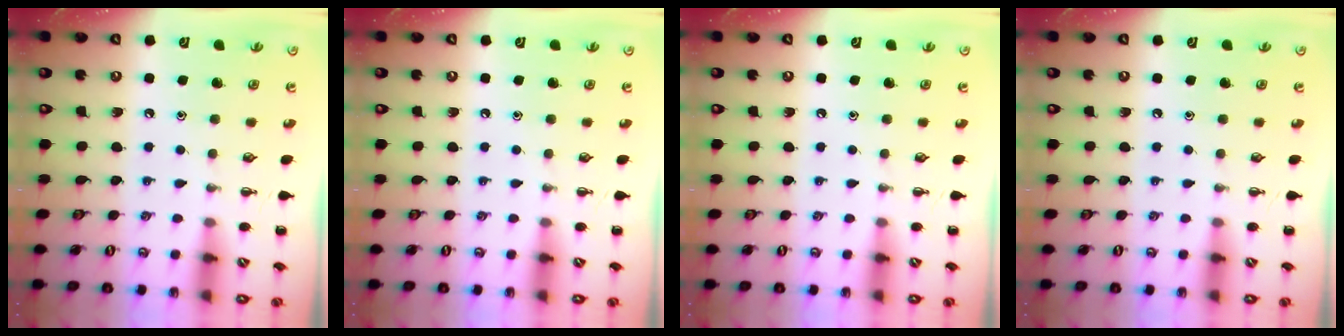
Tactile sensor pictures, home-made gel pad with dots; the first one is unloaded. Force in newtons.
{"total": 0.0}
{"total": 0.0}
{"total": 0.0}